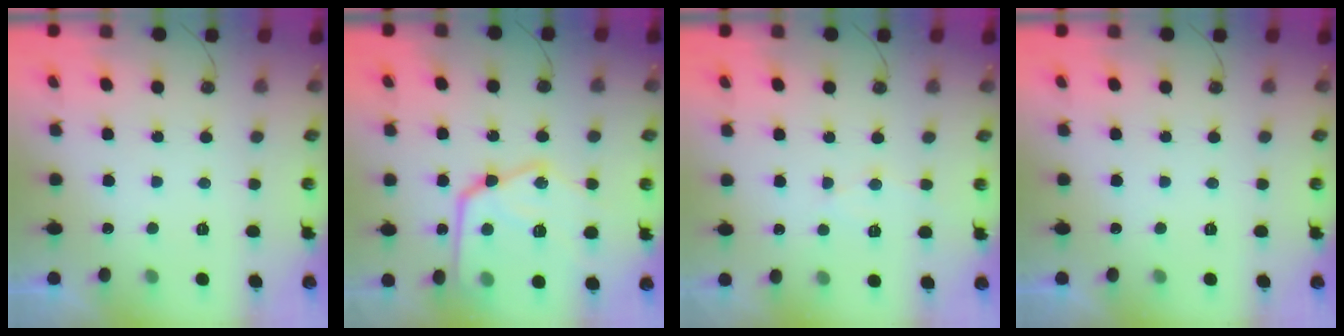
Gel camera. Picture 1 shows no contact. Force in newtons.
{"total": 22.4, "press": 22.3, "slide": 1.9}
{"total": 6.0, "press": 6.0, "slide": 0.3}
{"total": 0.0}